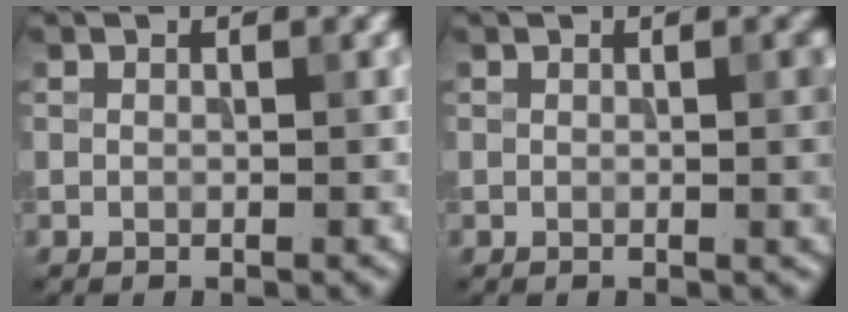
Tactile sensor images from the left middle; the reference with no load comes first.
{"total": 2.4, "force": [0.1, 0.5, 2.3], "torque": [-0.024, 0.001, -0.002]}